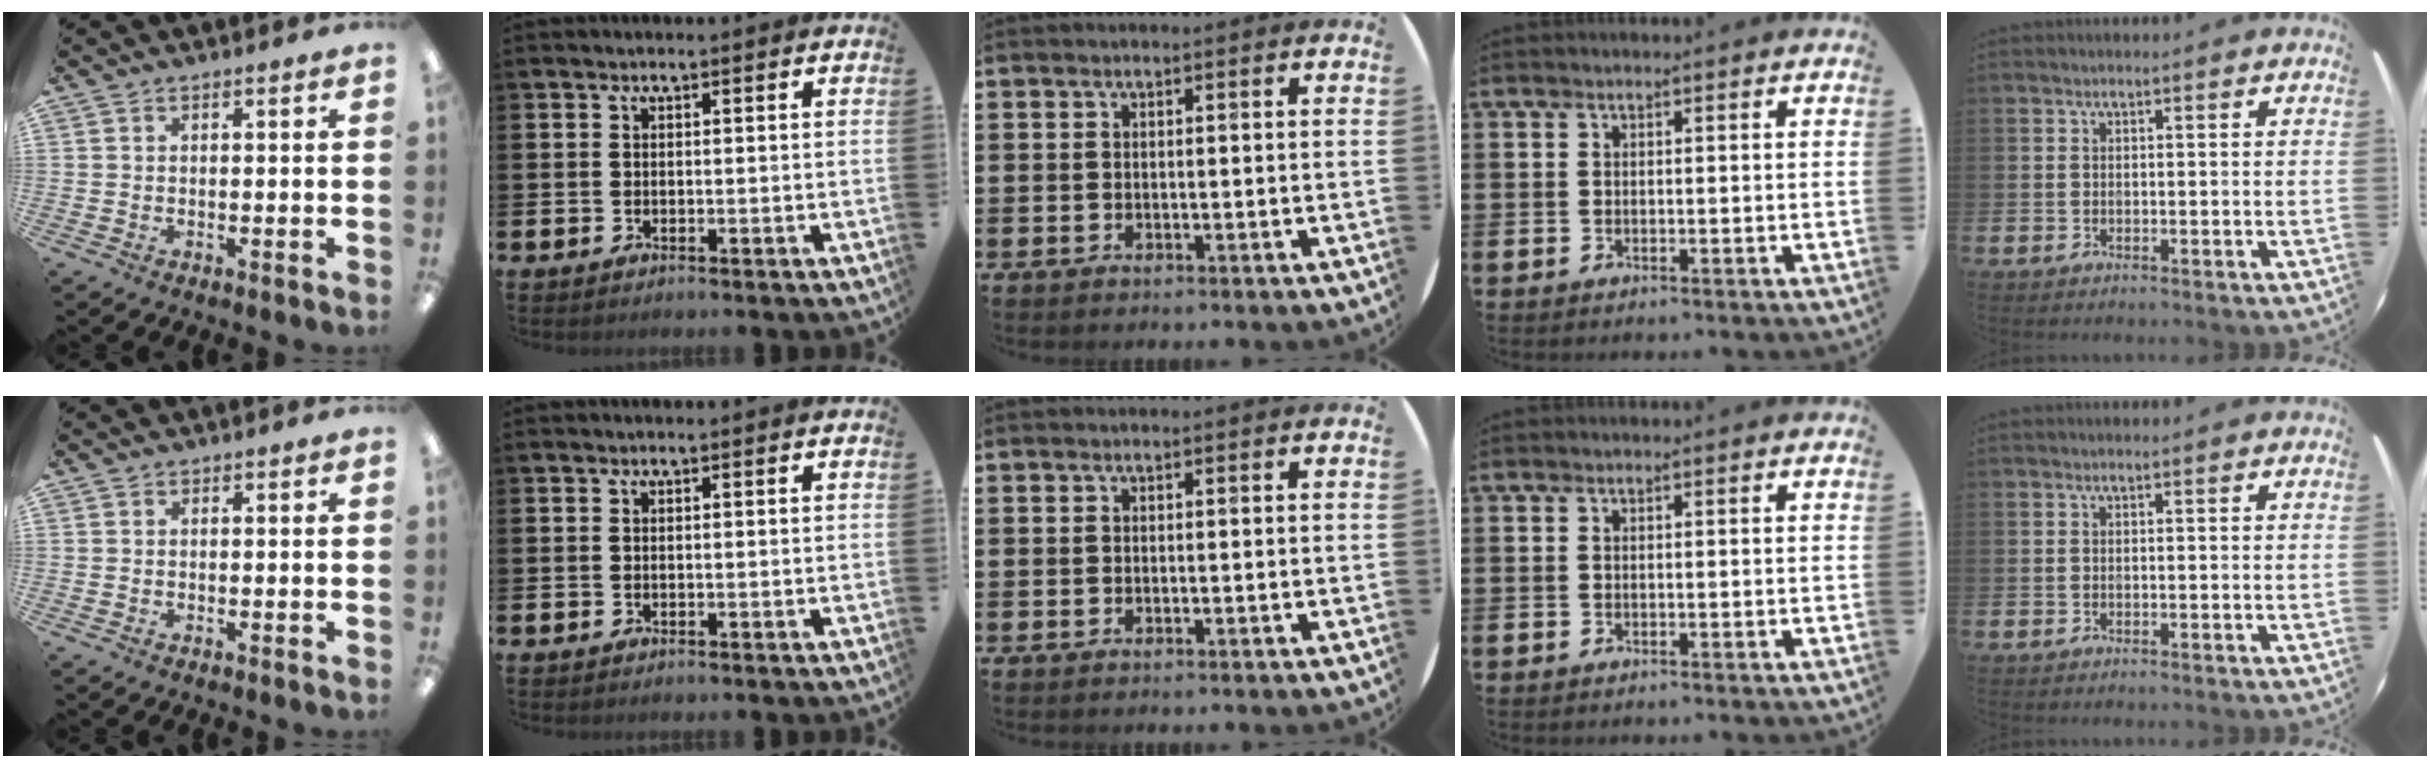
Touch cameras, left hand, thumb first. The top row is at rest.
{}